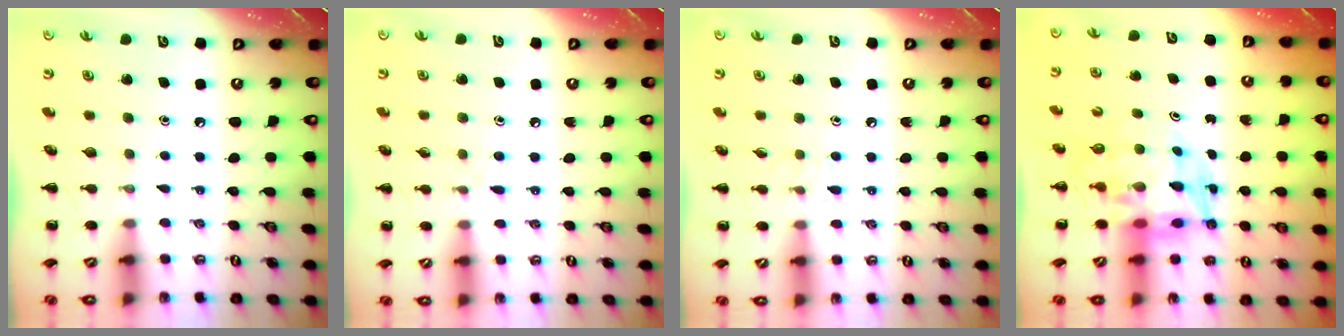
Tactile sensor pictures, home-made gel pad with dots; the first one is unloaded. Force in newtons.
{"total": 4.0, "press": 3.6, "slide": 1.7}
{"total": 4.7, "press": 4.5, "slide": 1.3}
{"total": 9.1, "press": 8.5, "slide": 3.2}